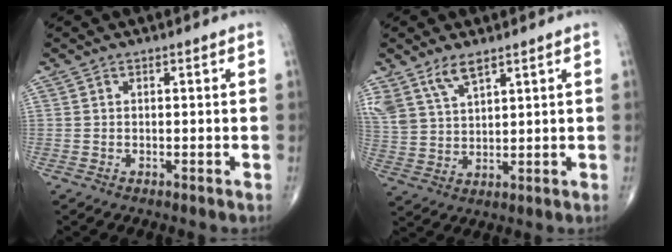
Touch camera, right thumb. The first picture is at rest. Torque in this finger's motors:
{"motor_torque": [-0.47, 0.71, 0.47, 0.61, 0.04]}